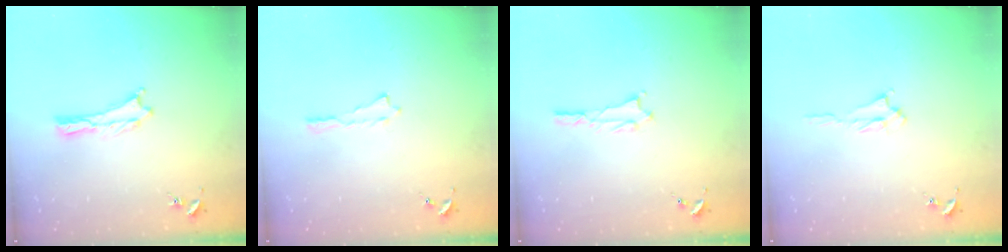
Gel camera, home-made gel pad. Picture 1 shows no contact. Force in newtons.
{"total": 0.0}
{"total": 1.0, "press": 1.0, "slide": 0.1}
{"total": 2.1, "press": 2.0, "slide": 0.3}